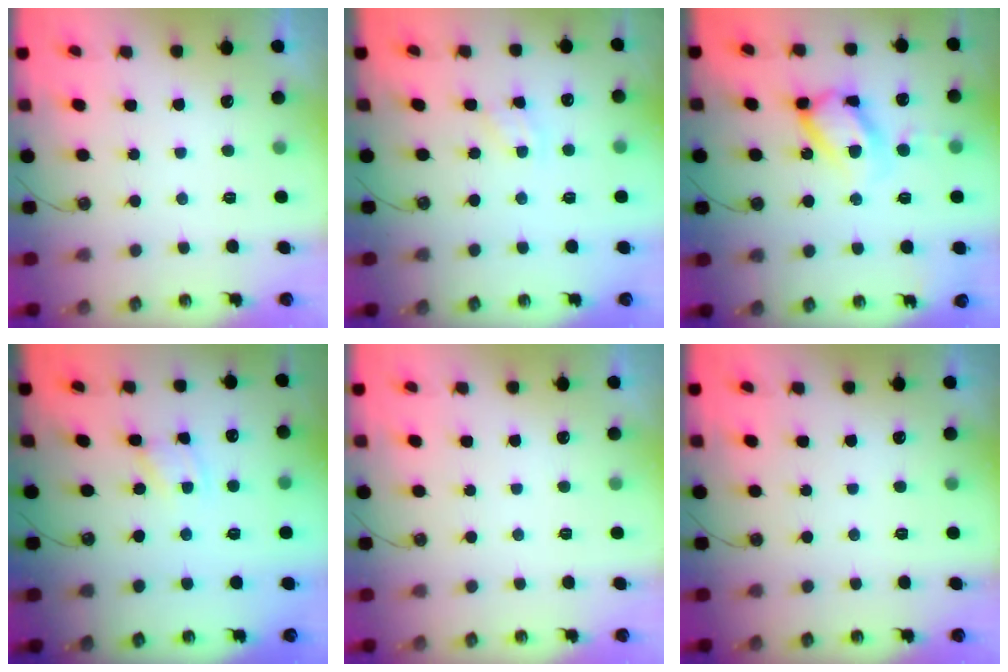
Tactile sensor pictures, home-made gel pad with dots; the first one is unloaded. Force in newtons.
{"total": 2.1, "press": 2.1, "slide": 0.3}
{"total": 14.5, "press": 14.4, "slide": 1.3}
{"total": 1.2, "press": 1.2, "slide": 0.2}
{"total": 0.0}
{"total": 0.0}